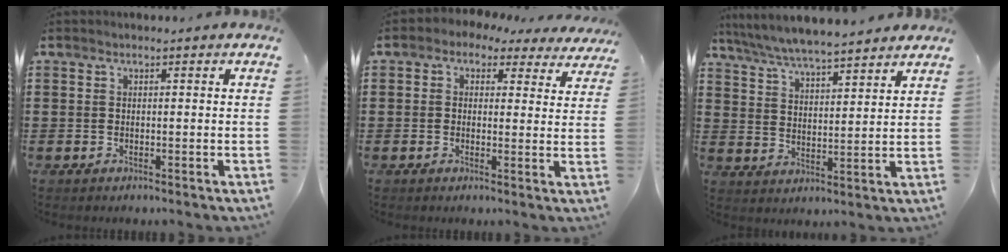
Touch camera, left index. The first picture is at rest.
{"total": 1.9, "force": [1.0, 1.3, 0.8], "torque": [-0.026, -0.004, 0.013]}
{"total": 6.0, "force": [5.8, 0.1, 1.7], "torque": [-0.058, -0.029, 0.102]}